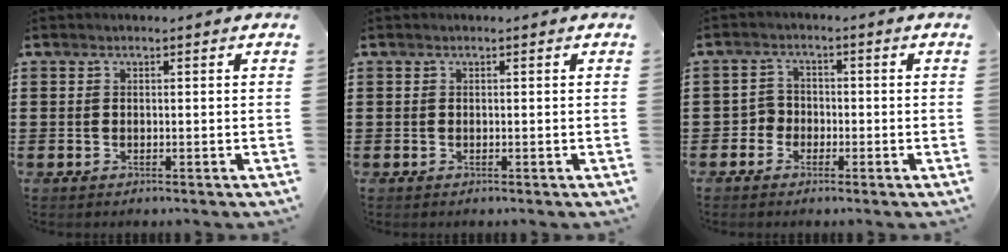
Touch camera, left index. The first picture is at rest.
{"total": 0.0}
{"total": 2.7, "force": [-1.5, 2.3, 0.3], "torque": [-0.018, 0.005, -0.035]}